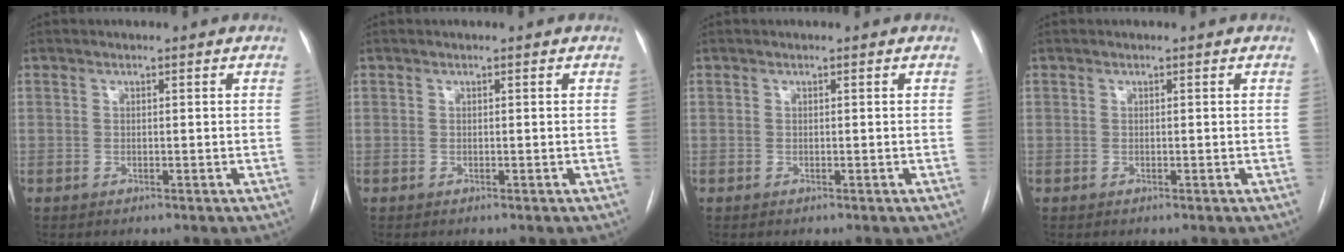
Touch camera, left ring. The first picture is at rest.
{"total": 0.0}
{"total": 0.0}
{"total": 0.0}